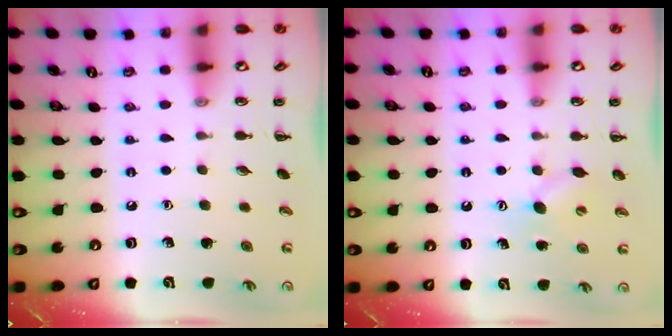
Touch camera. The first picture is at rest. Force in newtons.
{"total": 5.9, "press": 5.7, "slide": 1.5}